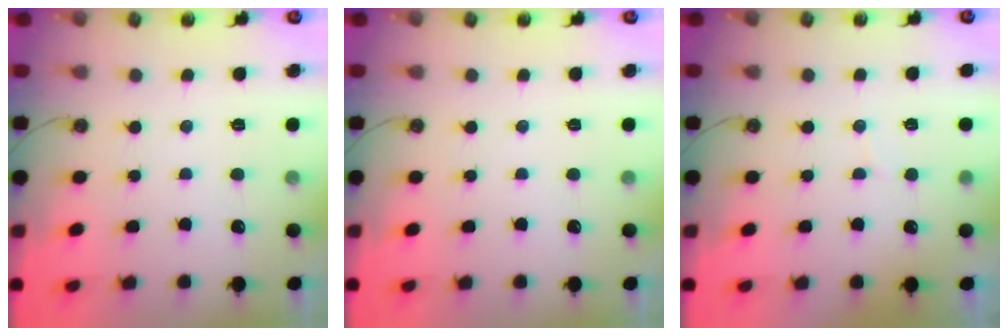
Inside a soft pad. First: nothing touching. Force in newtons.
{"total": 0.0}
{"total": 2.3, "press": 2.0, "slide": 1.2}